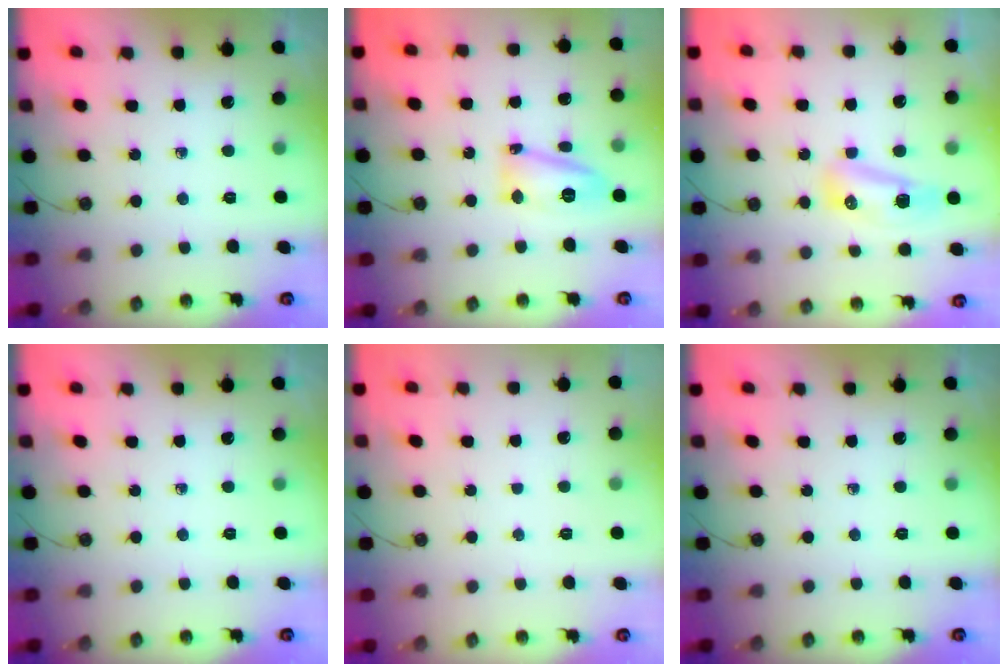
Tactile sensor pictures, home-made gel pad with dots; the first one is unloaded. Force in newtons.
{"total": 12.4, "press": 11.7, "slide": 4.2}
{"total": 8.9, "press": 8.5, "slide": 2.3}
{"total": 0.0}
{"total": 1.3, "press": 1.3, "slide": 0.1}
{"total": 0.0}